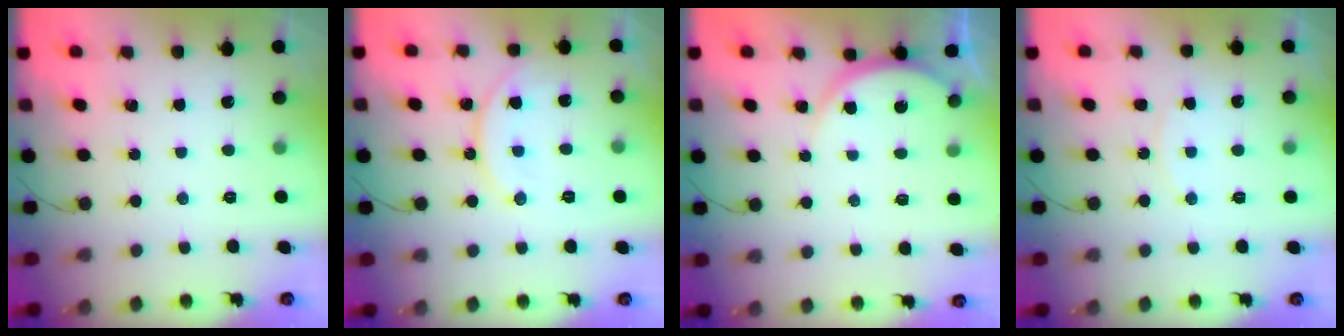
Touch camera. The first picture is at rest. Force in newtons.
{"total": 11.7, "press": 11.5, "slide": 2.4}
{"total": 4.7, "press": 4.7, "slide": 0.5}
{"total": 7.5, "press": 7.5, "slide": 0.5}